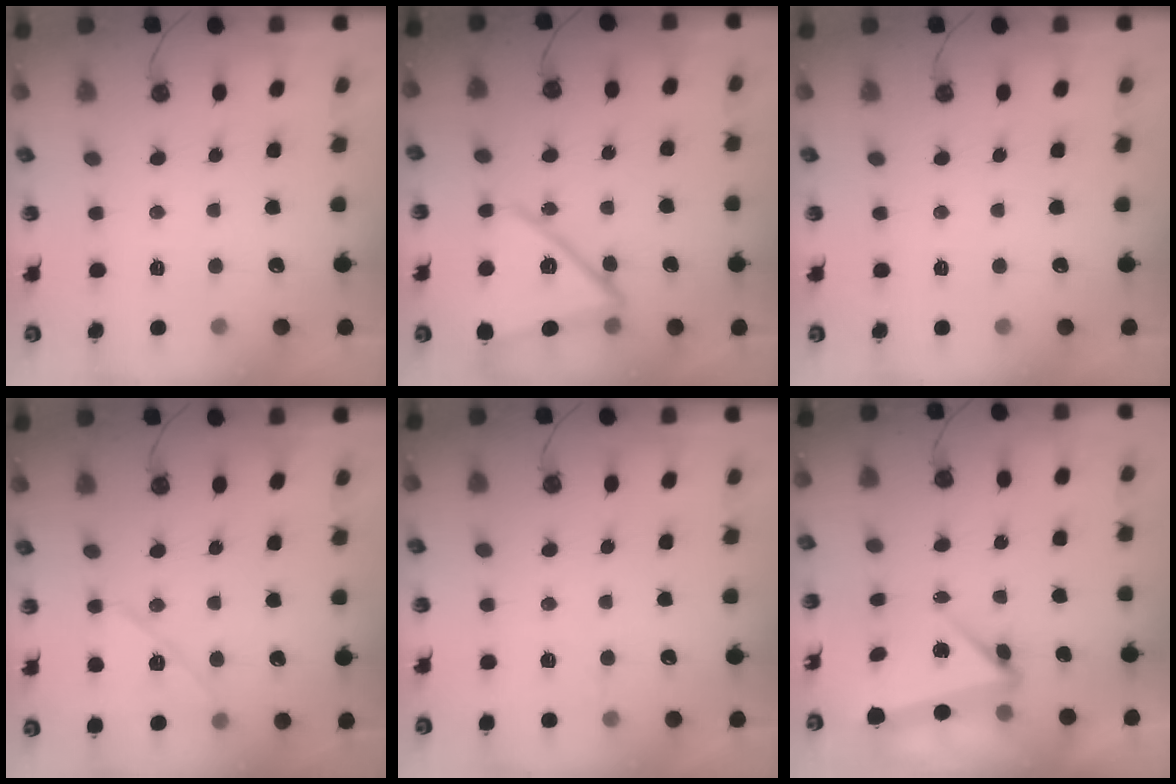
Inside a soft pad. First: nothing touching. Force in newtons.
{"total": 16.1, "press": 16.1, "slide": 1.3}
{"total": 0.0}
{"total": 12.1, "press": 12.1, "slide": 0.8}
{"total": 4.8, "press": 4.7, "slide": 0.6}
{"total": 5.9, "press": 5.8, "slide": 1.1}